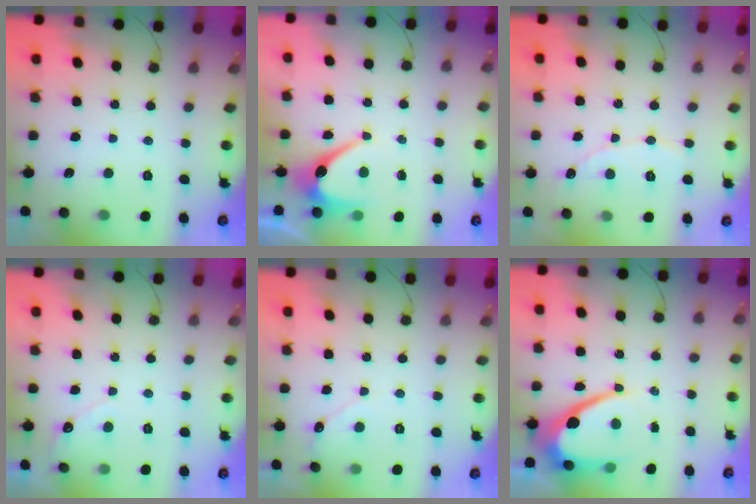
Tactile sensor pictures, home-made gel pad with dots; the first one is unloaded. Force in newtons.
{"total": 7.0, "press": 7.0, "slide": 0.7}
{"total": 6.8, "press": 6.8, "slide": 0.5}
{"total": 4.0, "press": 4.0, "slide": 0.3}
{"total": 3.7, "press": 3.7, "slide": 0.4}
{"total": 11.3, "press": 11.3, "slide": 1.1}